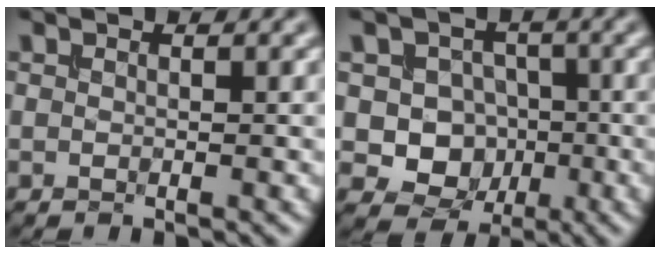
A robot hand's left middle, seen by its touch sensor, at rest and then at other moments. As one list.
[{"total": 6.3, "force": [-0.8, 5.8, 2.4], "torque": [-0.026, 0.009, -0.034]}]